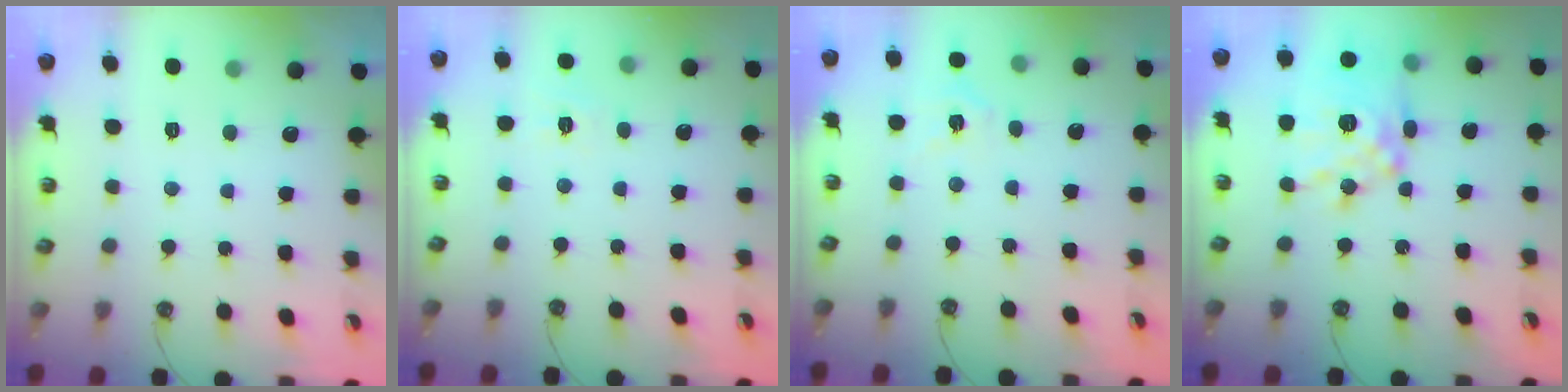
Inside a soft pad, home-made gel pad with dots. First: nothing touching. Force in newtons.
{"total": 3.1, "press": 3.0, "slide": 0.5}
{"total": 6.4, "press": 6.3, "slide": 0.6}
{"total": 16.5, "press": 16.5, "slide": 1.6}